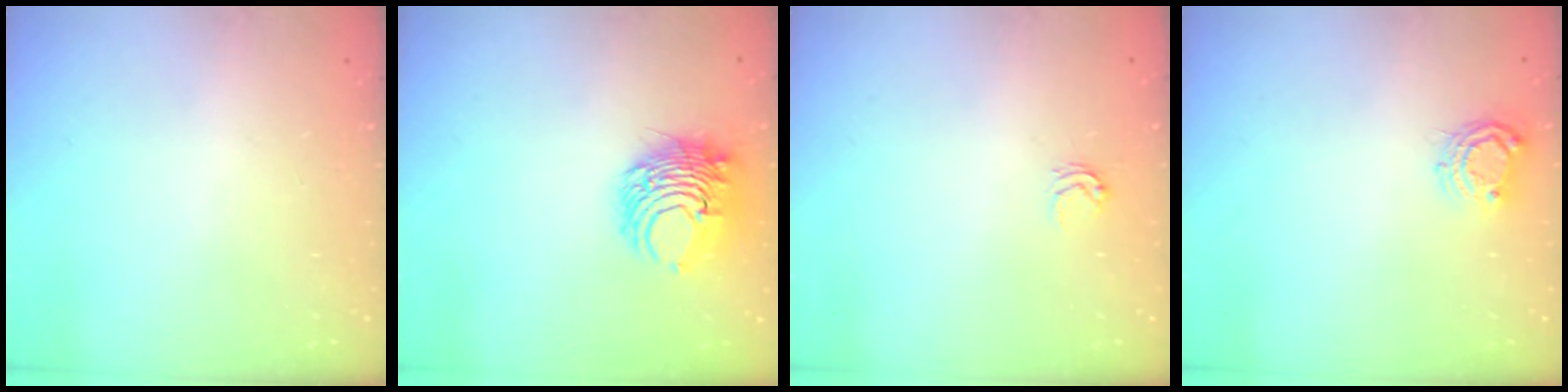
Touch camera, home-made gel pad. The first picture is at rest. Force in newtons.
{"total": 8.4, "press": 8.3, "slide": 1.2}
{"total": 3.1, "press": 3.1, "slide": 0.4}
{"total": 6.6, "press": 6.6, "slide": 0.5}